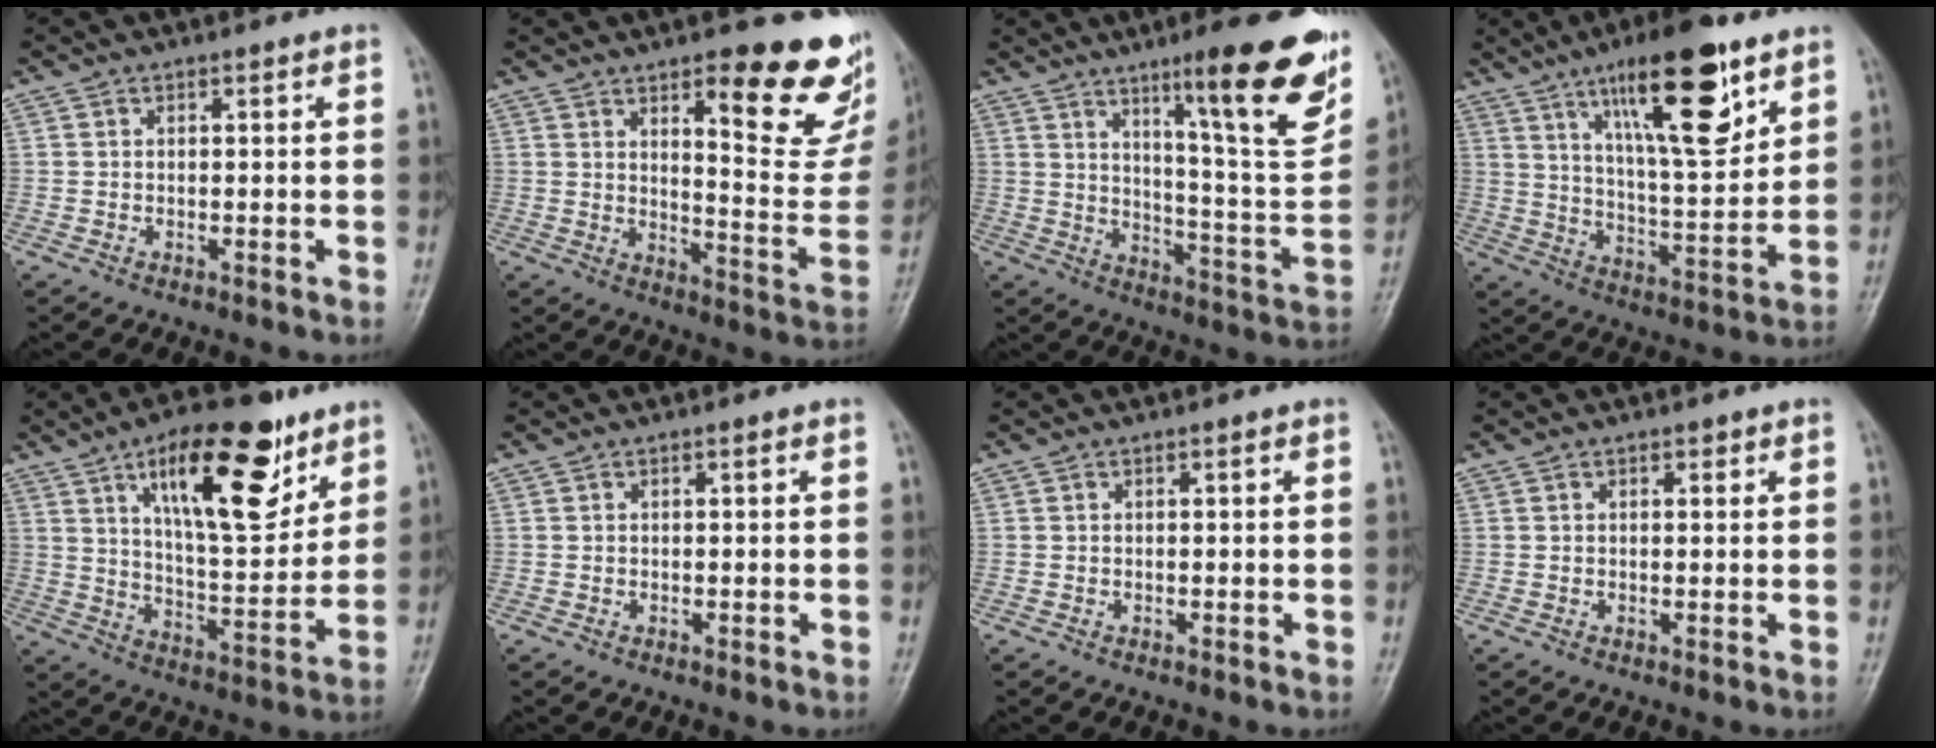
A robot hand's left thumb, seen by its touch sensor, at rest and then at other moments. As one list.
[{"total": 19.9, "force": [11.3, 5.7, 15.3], "torque": [-0.145, -0.076, 0.154]}, {"total": 21.4, "force": [12.3, 3.3, 17.2], "torque": [-0.202, -0.064, 0.182]}, {"total": 18.7, "force": [10.4, 5.3, 14.6], "torque": [-0.208, -0.052, 0.177]}, {"total": 20.2, "force": [10.9, 7.7, 15.2], "torque": [-0.193, -0.050, 0.179]}, {"total": 0.0}, {"total": 0.0}, {"total": 0.9, "force": [0.6, 0.6, 0.5], "torque": [0.001, -0.003, 0.005]}]